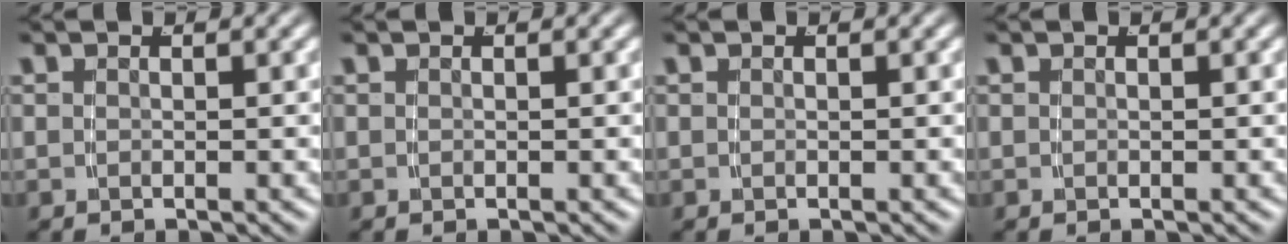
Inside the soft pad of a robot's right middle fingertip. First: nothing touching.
{"total": 0.0}
{"total": 0.0}
{"total": 0.0}